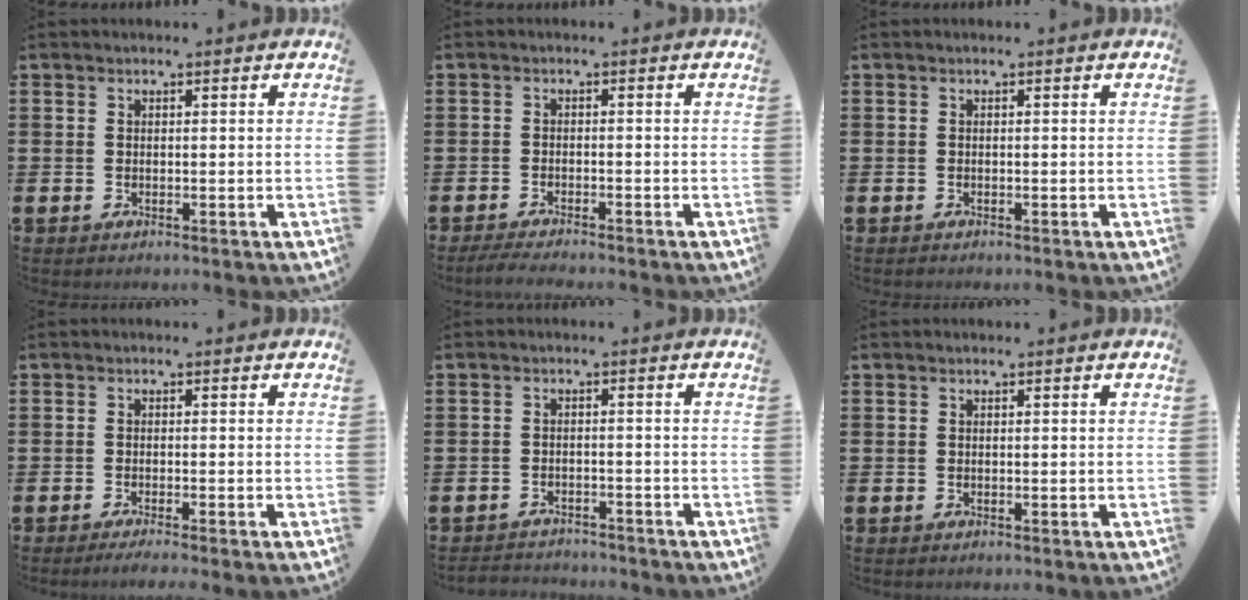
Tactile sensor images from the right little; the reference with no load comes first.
{"total": 1.7, "force": [-1.6, 0.1, 0.6], "torque": [-0.012, 0.003, -0.031]}
{"total": 0.0}
{"total": 1.0, "force": [-0.7, 0.0, 0.7], "torque": [-0.010, -0.002, -0.014]}
{"total": 1.9, "force": [-1.9, 0.2, -0.3], "torque": [-0.002, 0.003, -0.044]}
{"total": 0.0}